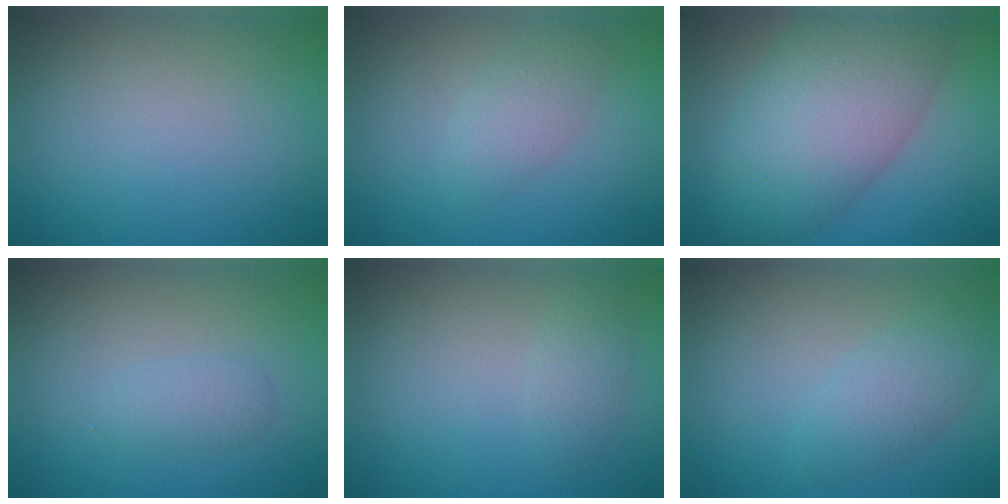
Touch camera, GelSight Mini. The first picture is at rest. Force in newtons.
{"total": 2.1, "press": 2.1, "slide": 0.1}
{"total": 9.8, "press": 9.8, "slide": 0.3}
{"total": 1.4, "press": 1.4, "slide": 0.0}
{"total": 1.4, "press": 1.4, "slide": 0.1}
{"total": 2.8, "press": 2.8, "slide": 0.1}